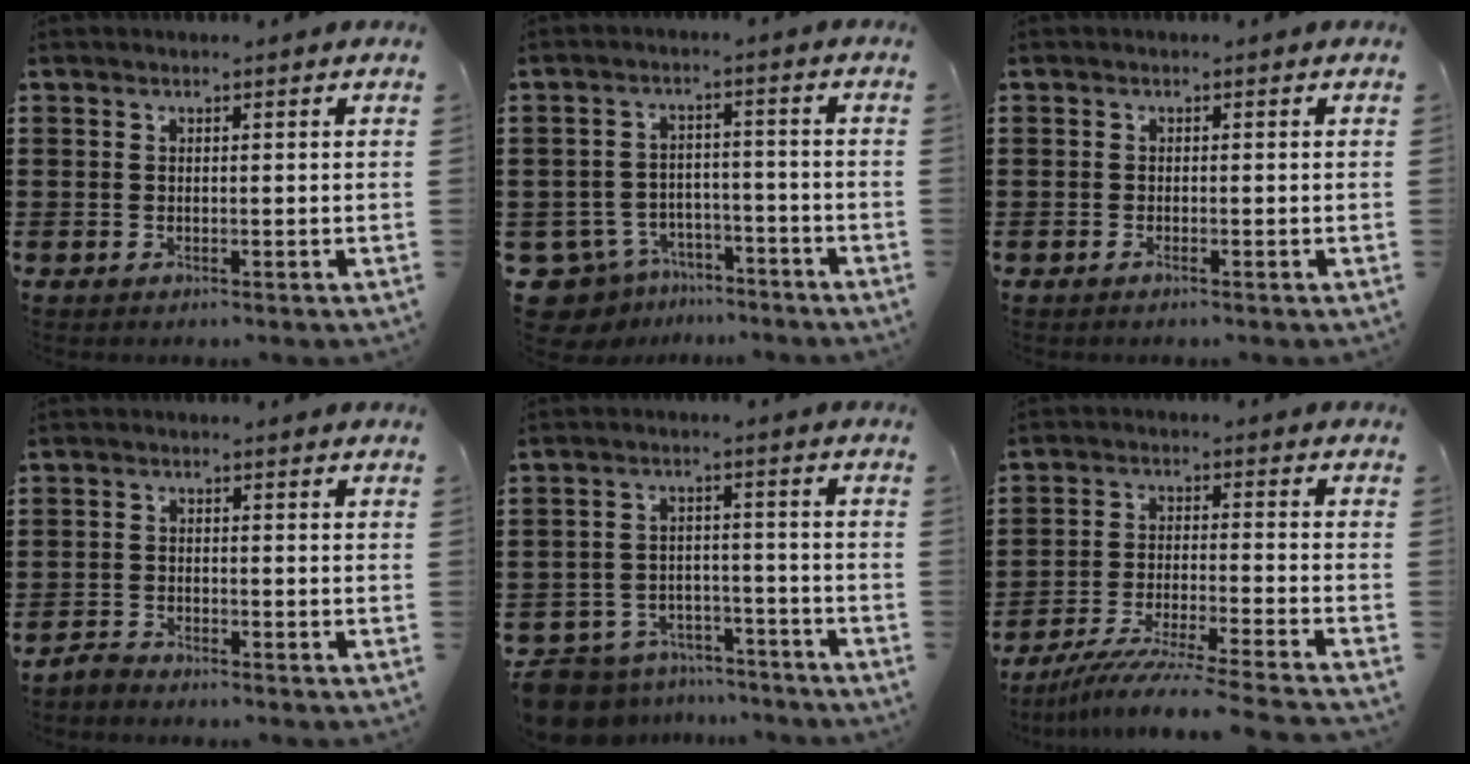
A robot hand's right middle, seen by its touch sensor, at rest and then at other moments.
{"total": 6.2, "force": [-5.5, 2.5, 0.9], "torque": [-0.046, 0.010, -0.115]}
{"total": 0.5, "force": [-0.3, 0.0, 0.4], "torque": [-0.009, -0.002, -0.006]}
{"total": 1.9, "force": [-1.8, 0.3, 0.3], "torque": [-0.019, -0.001, -0.039]}
{"total": 7.6, "force": [-7.4, 1.6, 0.9], "torque": [-0.033, 0.016, -0.152]}
{"total": 7.3, "force": [-6.5, -0.8, 3.3], "torque": [-0.067, -0.021, -0.127]}